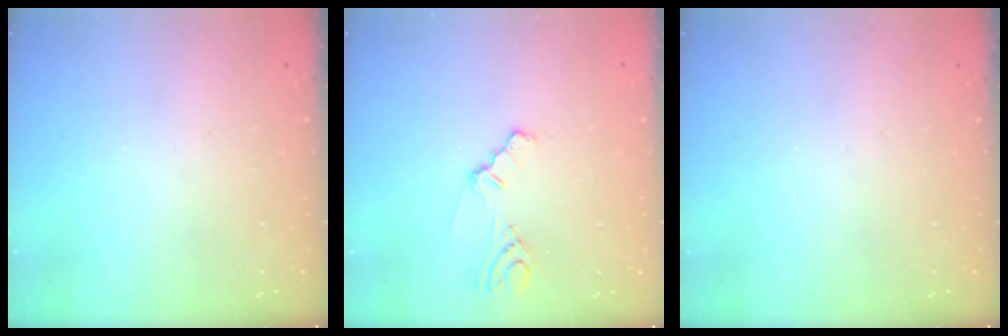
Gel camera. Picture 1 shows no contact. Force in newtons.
{"total": 1.7, "press": 1.6, "slide": 0.5}
{"total": 0.0}